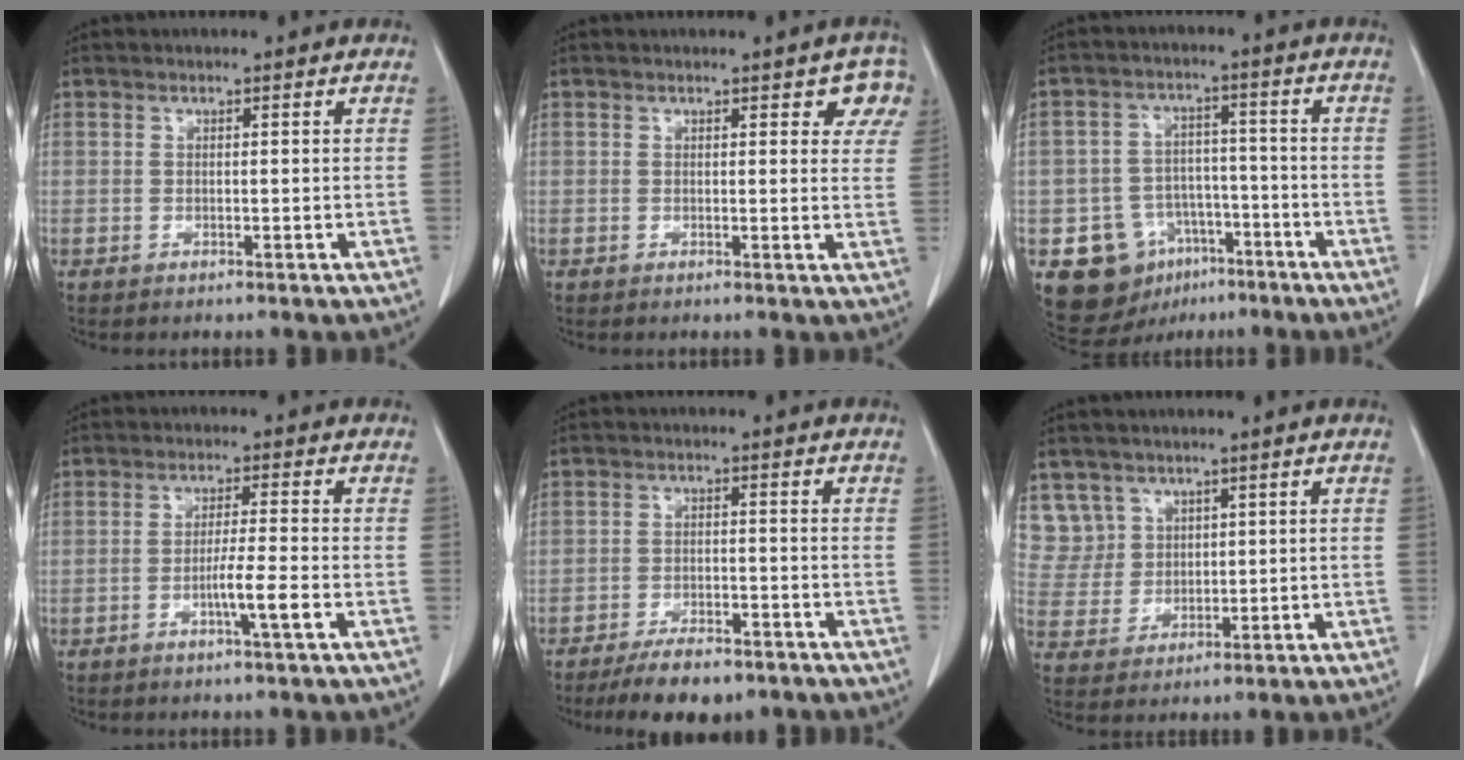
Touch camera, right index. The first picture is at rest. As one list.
[{"total": 4.6, "force": [3.0, 2.0, 2.9], "torque": [-0.012, 0.000, 0.018]}, {"total": 10.7, "force": [-5.4, 8.6, 3.3], "torque": [-0.052, 0.030, -0.074]}, {"total": 4.7, "force": [-1.8, -0.5, 4.4], "torque": [-0.074, -0.006, -0.033]}, {"total": 7.6, "force": [-5.9, 2.5, 4.1], "torque": [-0.064, -0.007, -0.093]}, {"total": 6.2, "force": [3.7, 4.9, -0.4], "torque": [0.013, 0.006, 0.084]}]